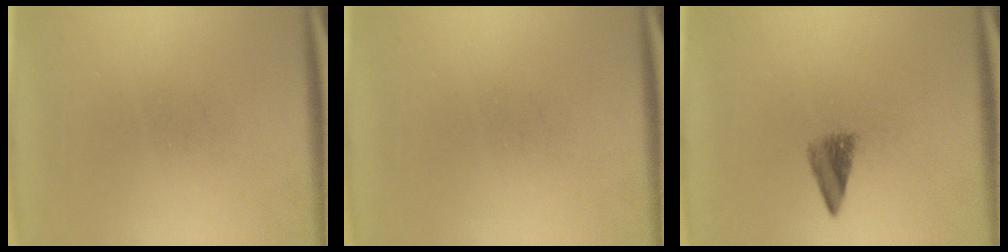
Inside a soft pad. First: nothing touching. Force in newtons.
{"total": 0.0}
{"total": 2.9}